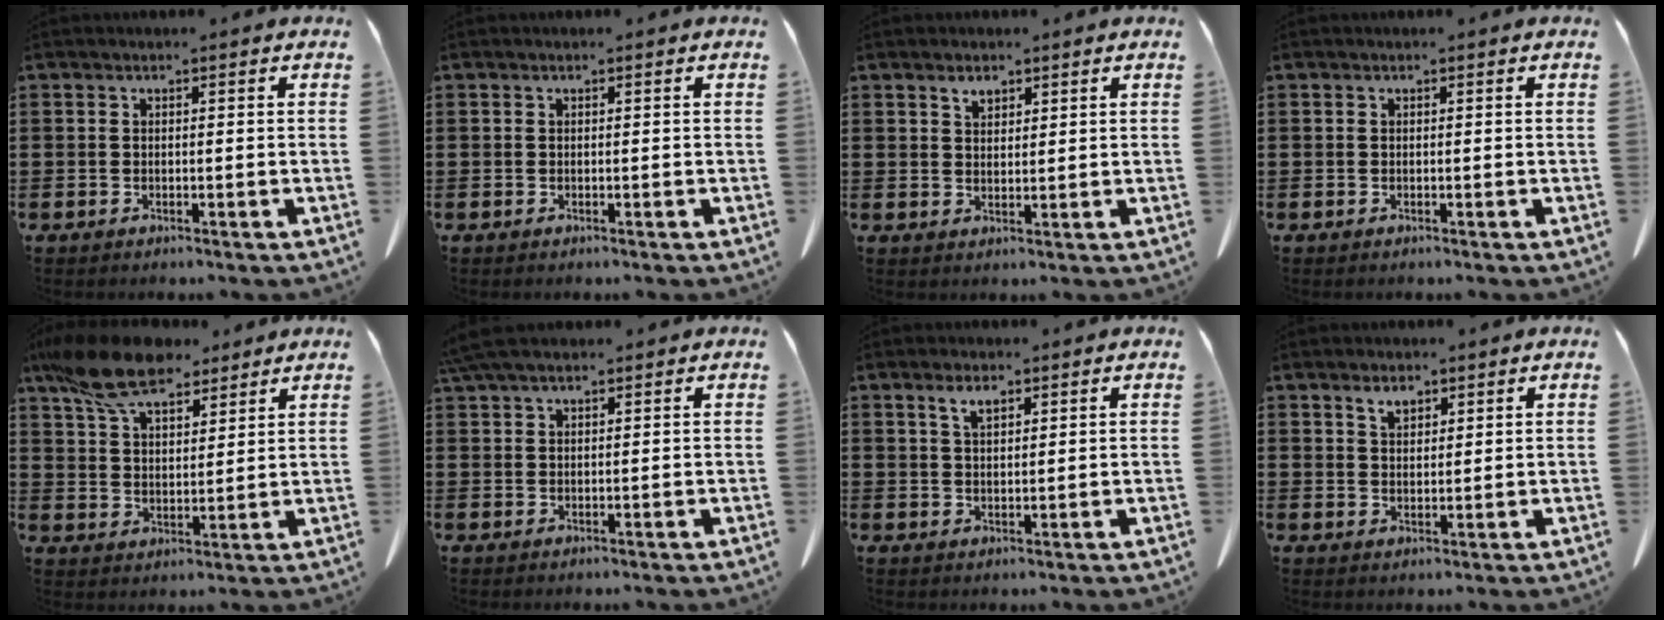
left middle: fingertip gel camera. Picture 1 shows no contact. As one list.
[{"total": 0.0}, {"total": 2.1, "force": [1.6, 0.9, 0.9], "torque": [-0.014, -0.003, 0.029]}, {"total": 0.0}, {"total": 11.6, "force": [9.1, 4.1, 5.9], "torque": [-0.143, -0.014, 0.174]}, {"total": 3.3, "force": [2.6, 0.8, 2.0], "torque": [-0.046, 0.003, 0.050]}, {"total": 3.1, "force": [2.0, 1.0, 2.1], "torque": [-0.039, 0.001, 0.033]}, {"total": 2.6, "force": [2.0, 1.2, 1.2], "torque": [-0.021, -0.001, 0.035]}]